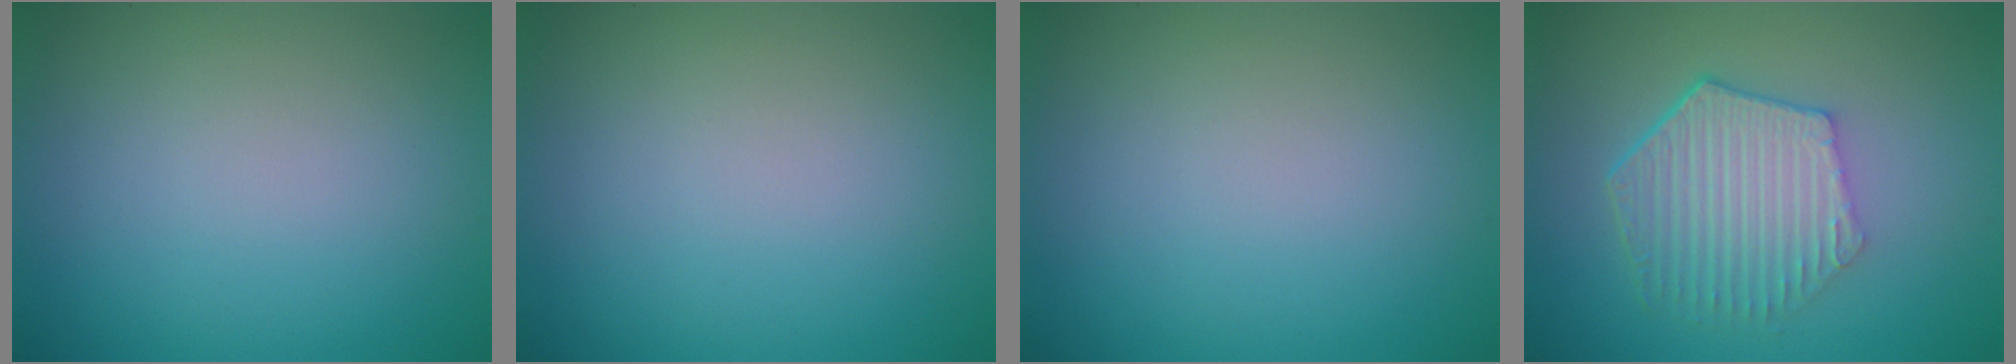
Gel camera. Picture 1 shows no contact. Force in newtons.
{"total": 0.0}
{"total": 0.0}
{"total": 5.9, "press": 4.3, "slide": 4.0}